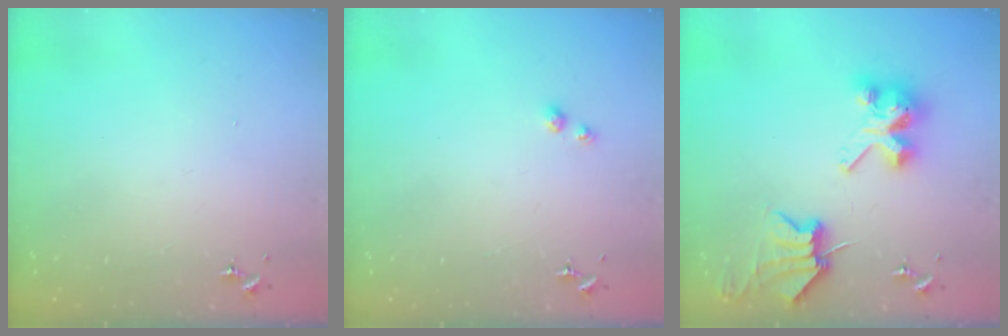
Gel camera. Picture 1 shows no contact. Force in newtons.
{"total": 2.6, "press": 2.6, "slide": 0.6}
{"total": 9.5, "press": 9.4, "slide": 1.0}